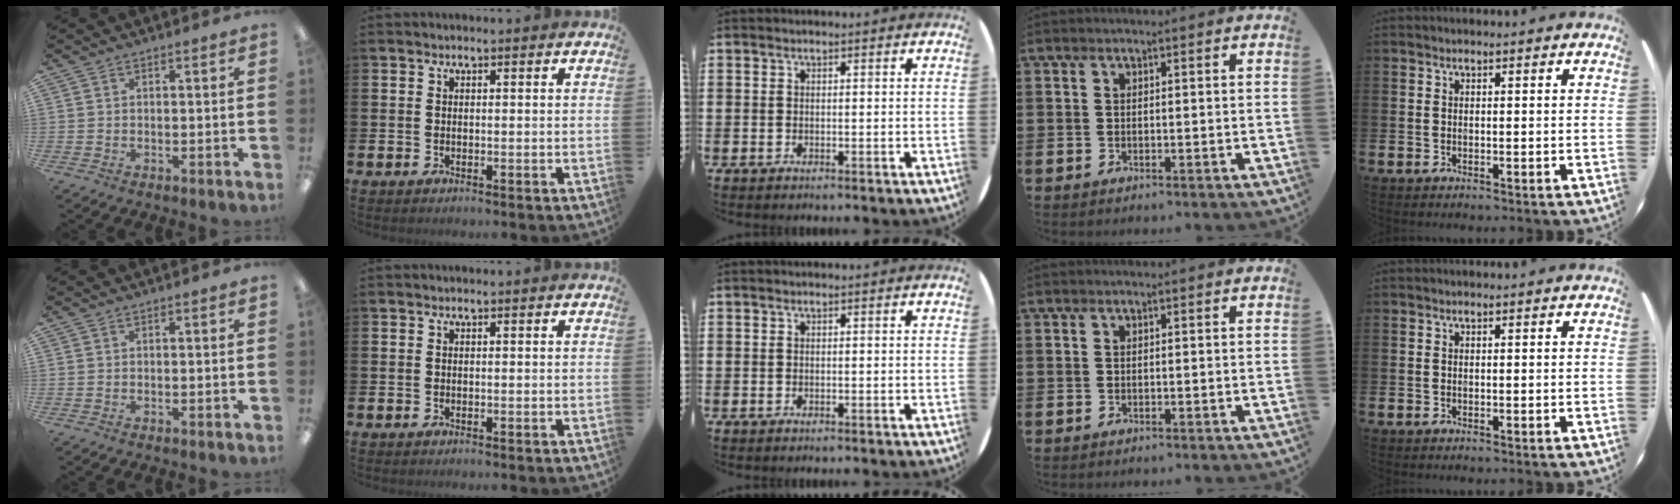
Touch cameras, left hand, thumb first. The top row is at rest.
{}